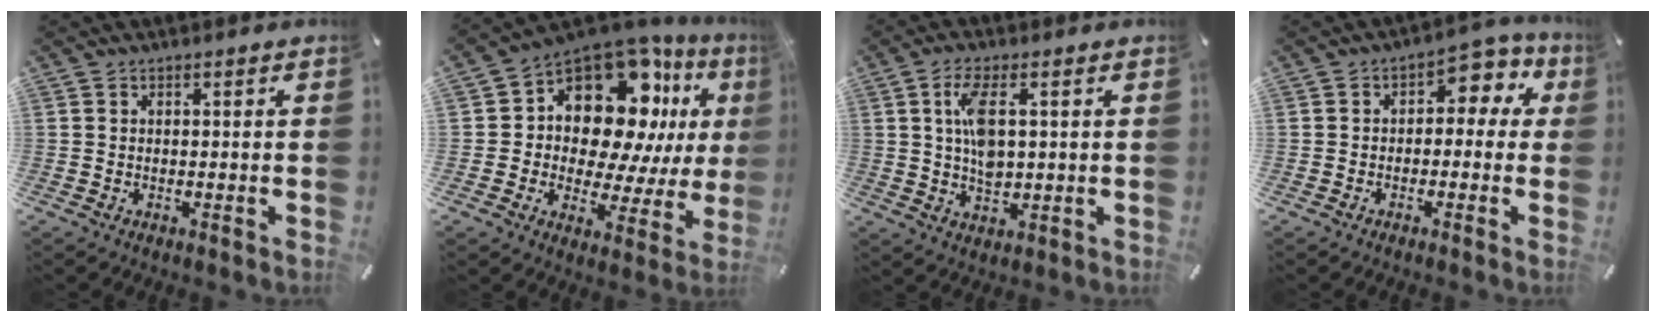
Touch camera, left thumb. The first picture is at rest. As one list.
[{"total": 16.8, "force": [7.3, 11.2, 10.3], "torque": [-0.165, -0.067, 0.128]}, {"total": 7.6, "force": [1.5, 3.5, 6.6], "torque": [-0.139, 0.001, 0.020]}, {"total": 5.7, "force": [0.9, 3.9, 4.1], "torque": [-0.056, -0.007, 0.004]}]